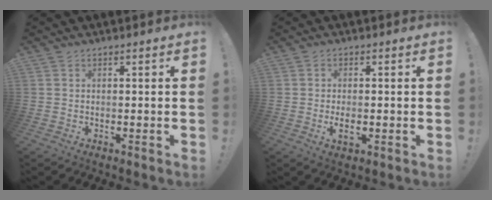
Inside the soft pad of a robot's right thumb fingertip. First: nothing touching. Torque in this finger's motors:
{"motor_torque": [0.20, -0.38, -0.08, 0.27, 0.03]}